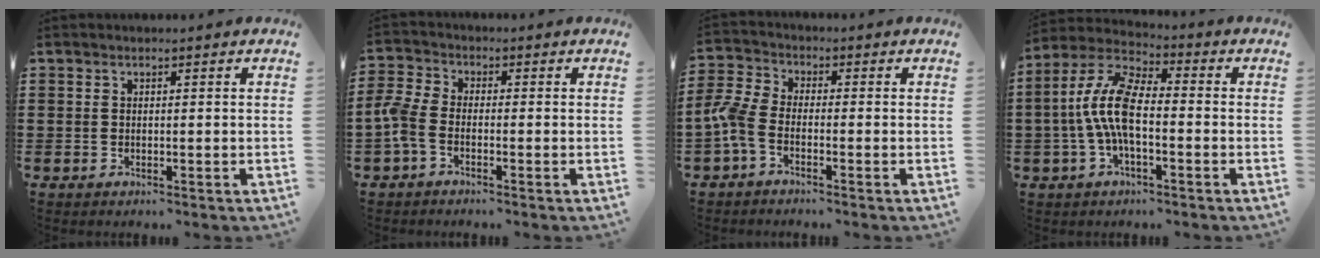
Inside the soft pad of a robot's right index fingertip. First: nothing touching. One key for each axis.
{"total": 3.5, "fx": -2.0, "fy": 1.6, "fz": 2.3, "tx": -0.077, "ty": -0.006, "tz": -0.050}
{"total": 4.4, "fx": -2.6, "fy": 1.8, "fz": 3.1, "tx": -0.105, "ty": -0.013, "tz": -0.062}
{"total": 9.7, "fx": -0.9, "fy": 3.8, "fz": 8.9, "tx": -0.206, "ty": -0.007, "tz": -0.023}